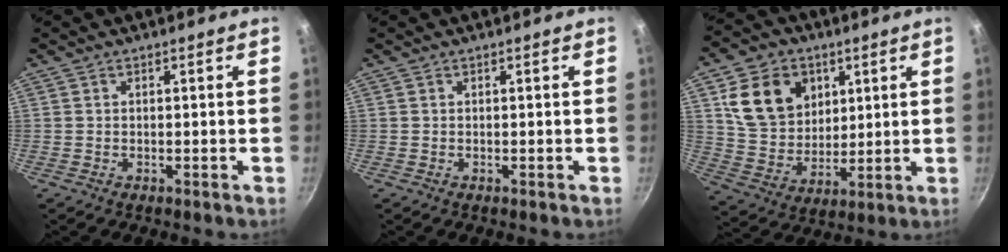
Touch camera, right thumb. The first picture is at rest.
{"total": 0.0}
{"total": 15.6, "force": [5.7, 12.3, 7.8], "torque": [-0.106, -0.012, 0.112]}